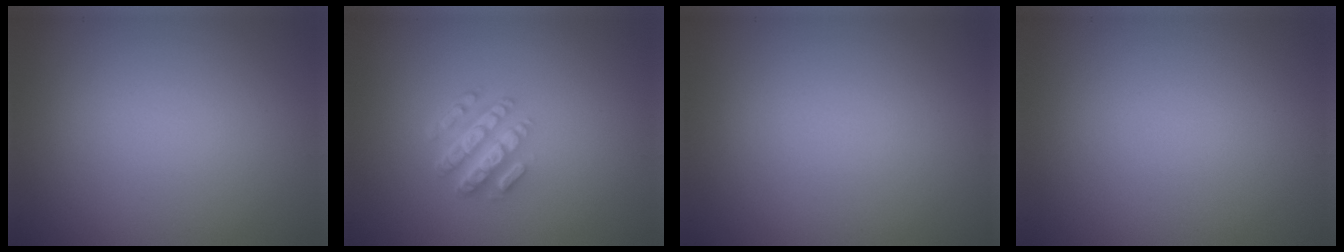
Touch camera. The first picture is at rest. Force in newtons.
{"total": 4.4, "press": 3.1, "slide": 3.1}
{"total": 0.0}
{"total": 0.0}